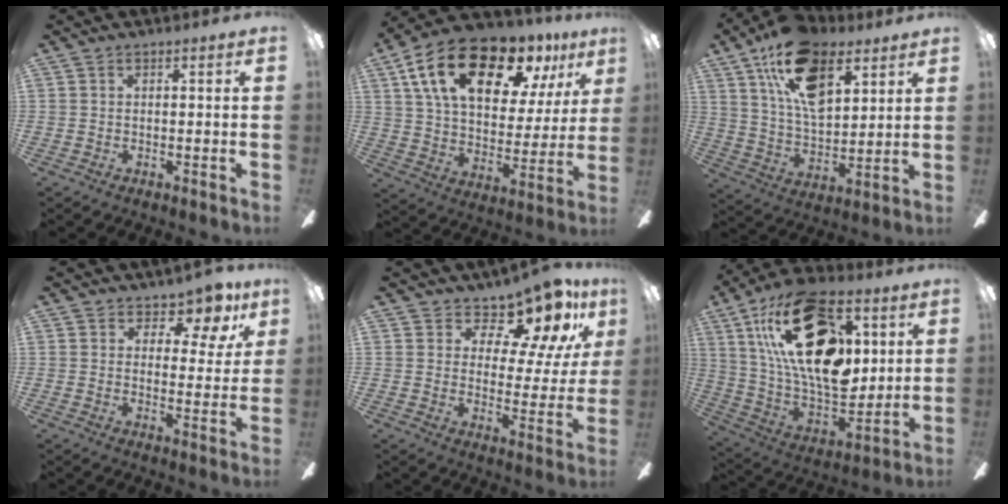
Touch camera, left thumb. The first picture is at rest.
{"total": 23.3, "force": [13.5, 11.5, 15.0], "torque": [-0.251, -0.062, 0.230]}
{"total": 19.3, "force": [10.2, 10.4, 12.6], "torque": [-0.223, -0.026, 0.181]}
{"total": 7.4, "force": [5.3, 3.9, 3.3], "torque": [-0.031, -0.045, 0.092]}
{"total": 12.2, "force": [9.9, 5.1, 4.9], "torque": [-0.077, -0.081, 0.175]}
{"total": 30.0, "force": [10.9, 16.3, 22.6], "torque": [-0.422, -0.046, 0.187]}